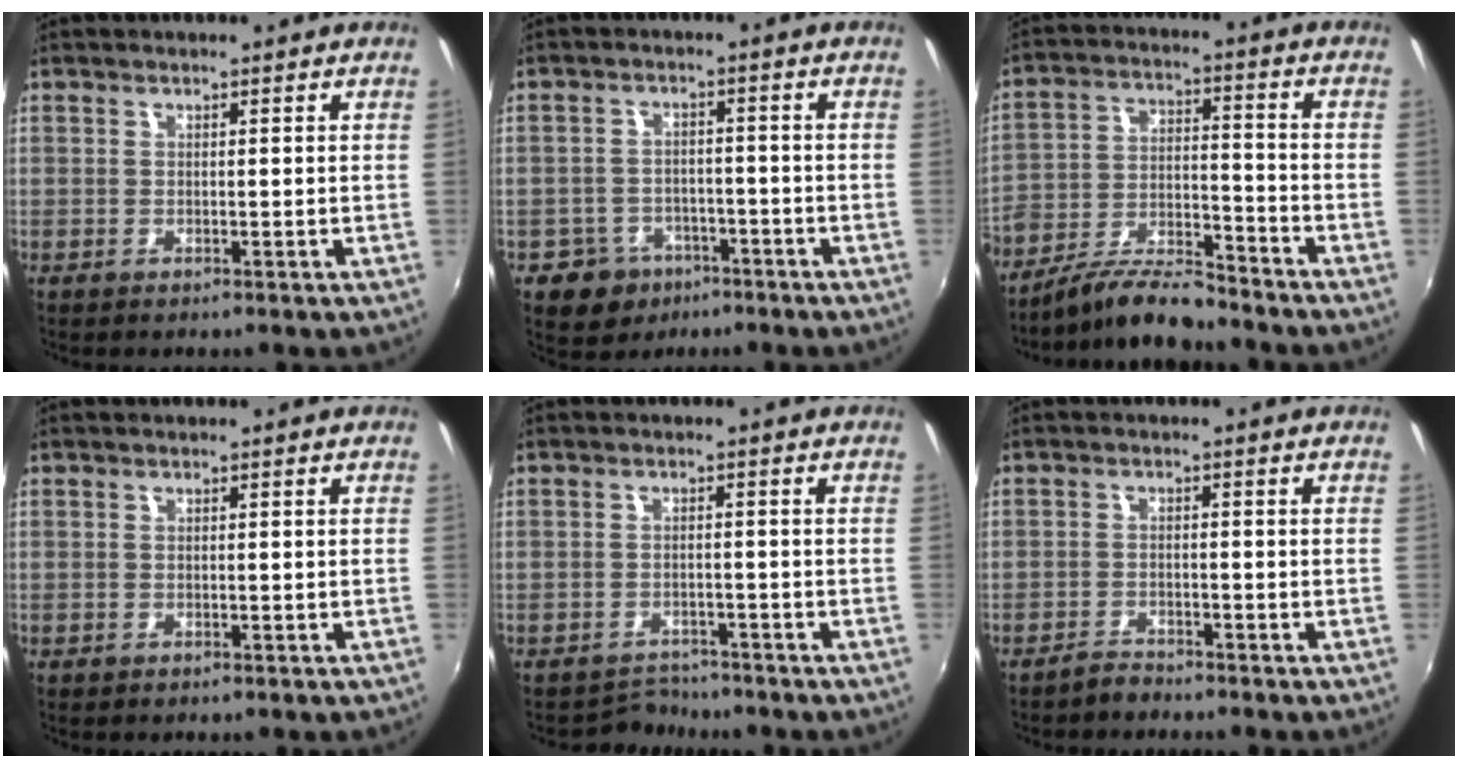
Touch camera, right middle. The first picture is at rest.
{"total": 7.2, "force": [-4.3, 5.6, 1.6], "torque": [-0.049, 0.018, -0.057]}
{"total": 12.0, "force": [-10.1, 2.8, 5.9], "torque": [-0.123, -0.007, -0.185]}
{"total": 0.6, "force": [-0.4, 0.4, 0.2], "torque": [-0.003, -0.001, -0.006]}
{"total": 3.7, "force": [-3.3, 1.6, -0.7], "torque": [0.002, 0.010, -0.055]}
{"total": 2.3, "force": [-2.2, 0.6, 0.3], "torque": [-0.013, 0.004, -0.042]}